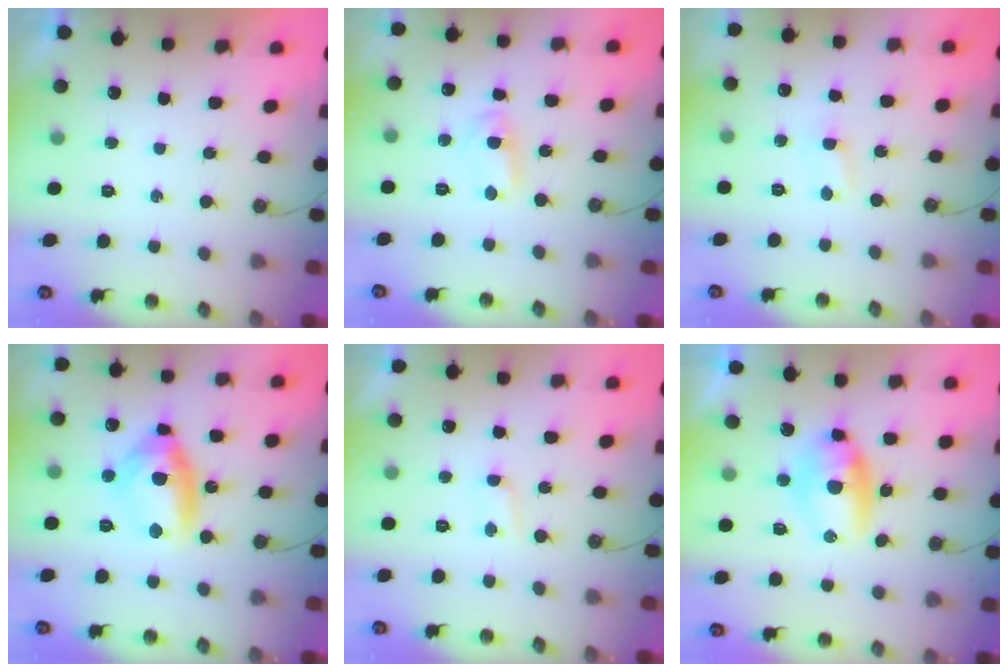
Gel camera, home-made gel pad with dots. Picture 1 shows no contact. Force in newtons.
{"total": 2.7, "press": 2.7, "slide": 0.2}
{"total": 1.9, "press": 1.9, "slide": 0.3}
{"total": 12.1, "press": 12.1, "slide": 1.2}
{"total": 1.7, "press": 1.7, "slide": 0.3}
{"total": 7.5, "press": 7.4, "slide": 0.9}